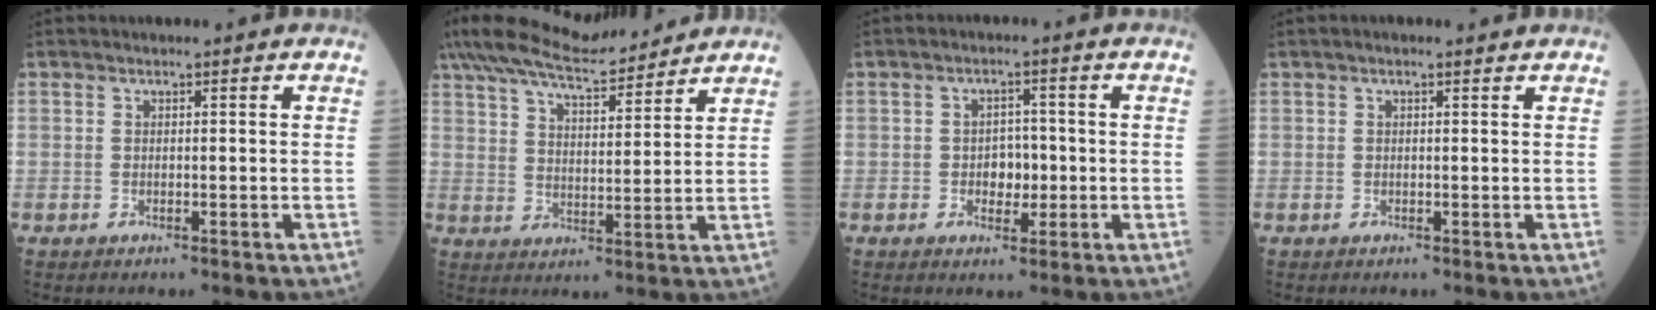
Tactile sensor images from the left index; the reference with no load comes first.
{"total": 14.9, "force": [13.4, 2.6, 6.0], "torque": [-0.122, 0.025, 0.226]}
{"total": 3.7, "force": [-0.7, 2.6, 2.7], "torque": [-0.040, 0.005, -0.007]}
{"total": 1.7, "force": [1.3, 0.5, 1.1], "torque": [-0.022, 0.015, 0.019]}